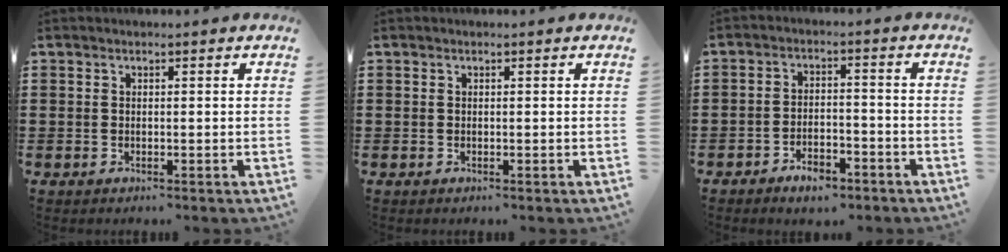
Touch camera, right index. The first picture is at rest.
{"total": 0.0}
{"total": 4.2, "force": [-3.6, 1.2, 1.6], "torque": [-0.026, 0.012, -0.069]}